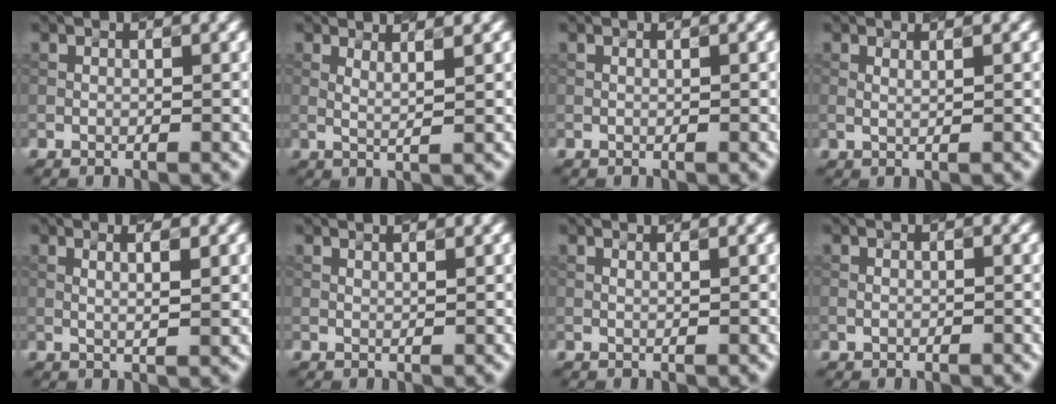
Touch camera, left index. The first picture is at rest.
{"total": 2.3, "force": [1.3, 0.4, 1.9], "torque": [-0.031, -0.004, 0.014]}
{"total": 0.0}
{"total": 1.3, "force": [0.5, 0.4, 1.1], "torque": [-0.017, -0.002, 0.003]}
{"total": 2.8, "force": [0.9, 0.7, 2.5], "torque": [-0.028, 0.002, 0.005]}
{"total": 1.3, "force": [1.1, 0.3, 0.7], "torque": [-0.009, -0.001, 0.010]}
{"total": 1.3, "force": [0.9, 0.4, 0.8], "torque": [-0.007, -0.001, 0.001]}
{"total": 0.7, "force": [-0.2, 0.3, 0.6], "torque": [-0.012, -0.001, -0.002]}